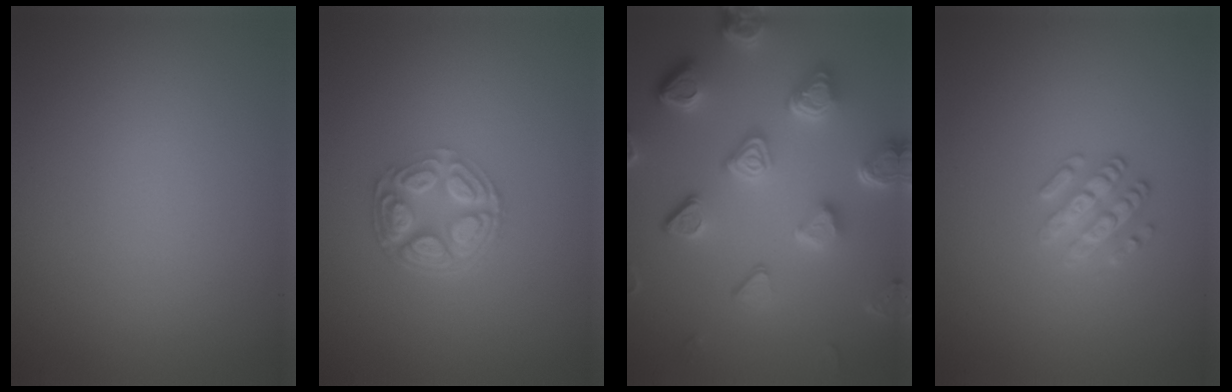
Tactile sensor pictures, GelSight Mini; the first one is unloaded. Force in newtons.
{"total": 5.1, "press": 3.7, "slide": 3.5}
{"total": 7.1, "press": 5.5, "slide": 4.4}
{"total": 2.5, "press": 2.4, "slide": 0.7}